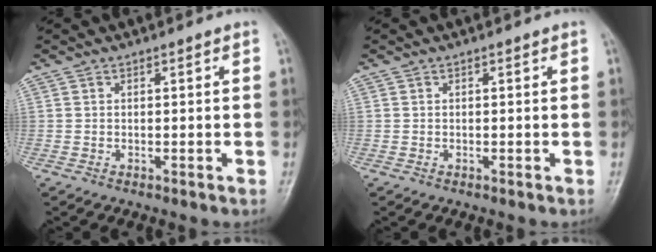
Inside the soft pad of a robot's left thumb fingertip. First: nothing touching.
{"total": 0.0}